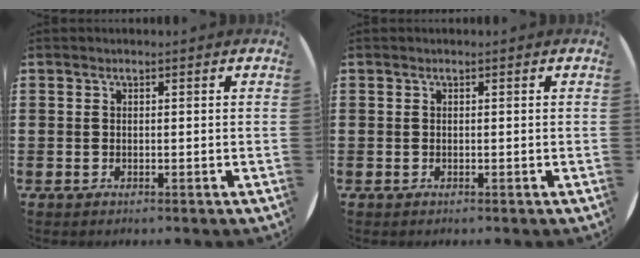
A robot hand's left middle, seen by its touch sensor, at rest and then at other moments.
{"total": 0.0}